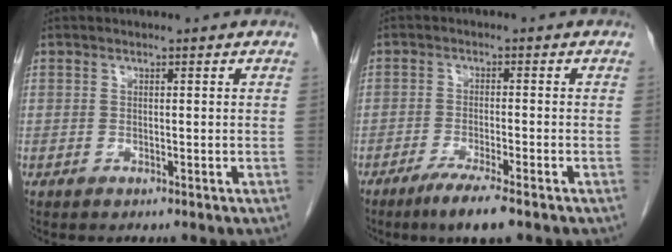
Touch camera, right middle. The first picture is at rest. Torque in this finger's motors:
{"motor_torque": [0.40, -0.28, 0.03, 0.03]}